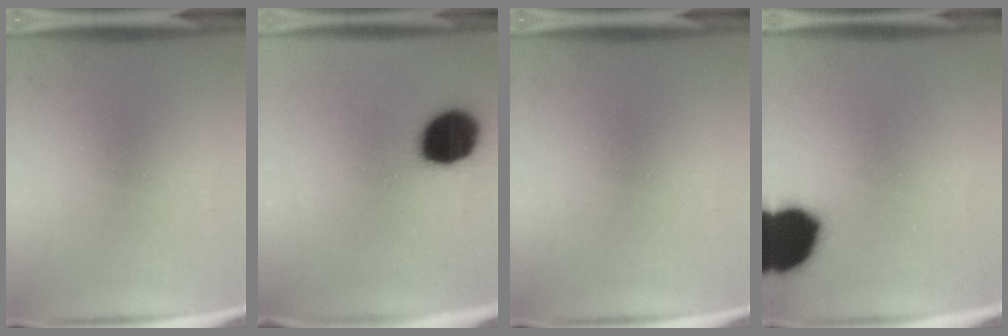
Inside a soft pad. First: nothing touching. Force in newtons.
{"total": 16.8}
{"total": 0.0}
{"total": 19.3}